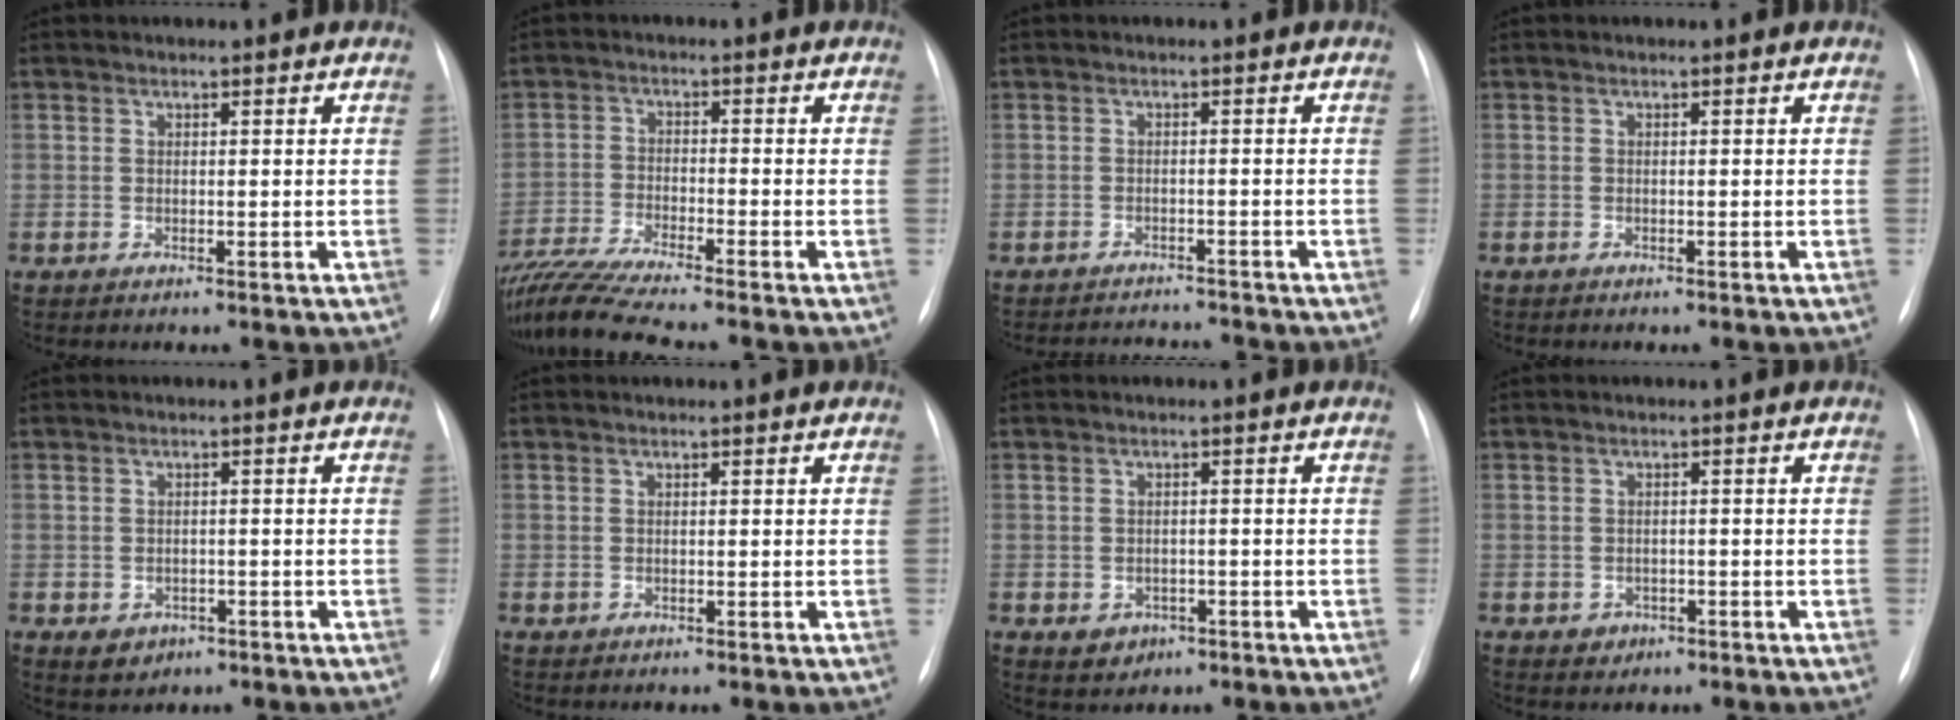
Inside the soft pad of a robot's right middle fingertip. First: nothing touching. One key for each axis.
{"total": 11.5, "fx": -10.2, "fy": -1.3, "fz": 5.0, "tx": -0.096, "ty": -0.019, "tz": -0.180}
{"total": 5.4, "fx": -5.3, "fy": 0.4, "fz": 0.4, "tx": -0.005, "ty": 0.000, "tz": -0.076}
{"total": 0.5, "fx": -0.5, "fy": 0.2, "fz": 0.2, "tx": -0.012, "ty": 0.000, "tz": -0.008}
{"total": 3.1, "fx": -1.4, "fy": 2.6, "fz": 1.1, "tx": -0.014, "ty": 0.003, "tz": -0.007}
{"total": 0.0}
{"total": 3.1, "fx": -1.3, "fy": 2.6, "fz": 1.1, "tx": -0.013, "ty": 0.005, "tz": -0.007}
{"total": 2.0, "fx": -1.0, "fy": 1.7, "fz": 0.4, "tx": -0.003, "ty": 0.006, "tz": -0.009}